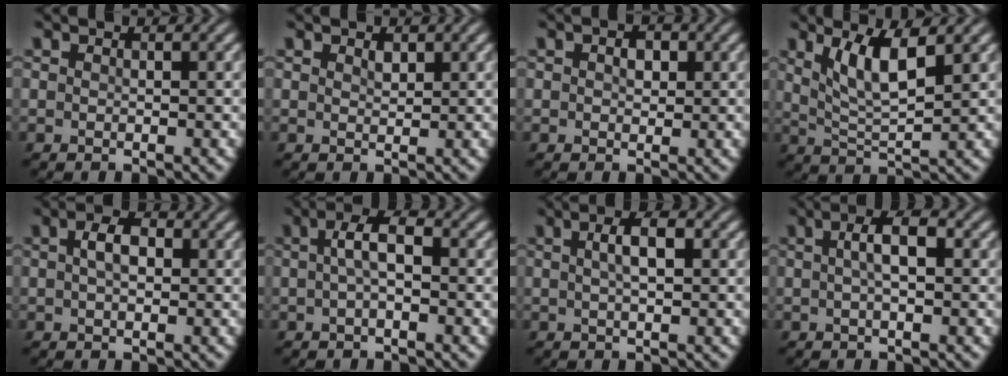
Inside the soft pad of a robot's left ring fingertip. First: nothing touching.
{"total": 1.0, "force": [0.6, 0.5, 0.6], "torque": [-0.012, -0.001, 0.012]}
{"total": 1.8, "force": [0.5, 1.2, 1.3], "torque": [-0.020, 0.002, 0.005]}
{"total": 4.7, "force": [2.2, 1.3, 4.0], "torque": [-0.081, -0.008, 0.043]}
{"total": 2.9, "force": [0.6, 1.7, 2.2], "torque": [-0.042, 0.005, 0.007]}
{"total": 3.0, "force": [0.2, 1.1, 2.8], "torque": [-0.057, 0.006, 0.000]}
{"total": 3.0, "force": [0.7, 1.0, 2.7], "torque": [-0.050, 0.007, 0.010]}
{"total": 3.2, "force": [0.5, 1.0, 3.0], "torque": [-0.054, 0.008, 0.005]}